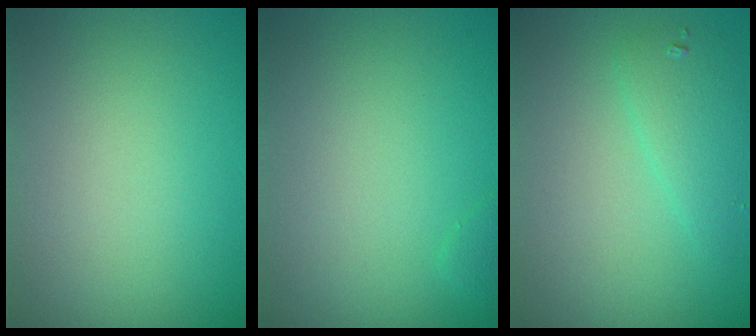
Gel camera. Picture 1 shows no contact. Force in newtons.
{"total": 0.7, "press": 0.7, "slide": 0.0}
{"total": 2.4, "press": 2.4, "slide": 0.1}